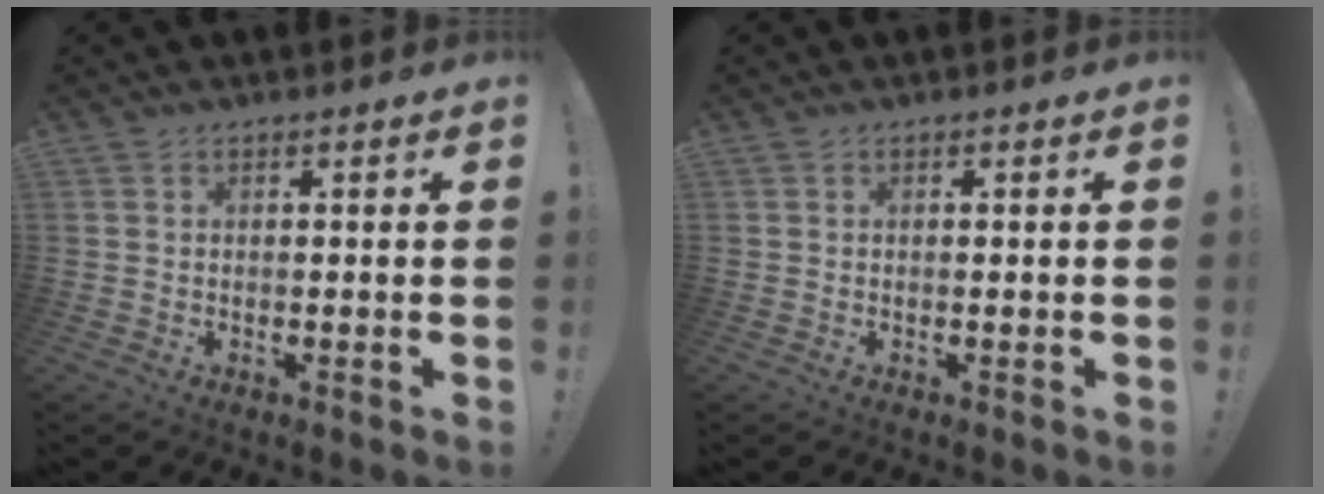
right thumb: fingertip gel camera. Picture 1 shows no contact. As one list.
[{"total": 0.0}]